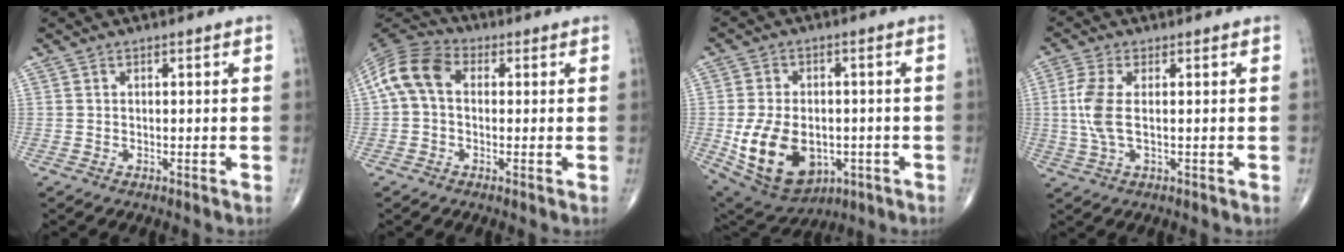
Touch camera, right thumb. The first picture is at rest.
{"total": 9.6, "force": [0.8, 6.7, 6.8], "torque": [-0.133, 0.030, 0.003]}
{"total": 16.3, "force": [-3.9, 11.0, 11.3], "torque": [-0.188, 0.003, -0.039]}
{"total": 6.2, "force": [0.3, 2.3, 5.8], "torque": [-0.156, 0.000, 0.004]}